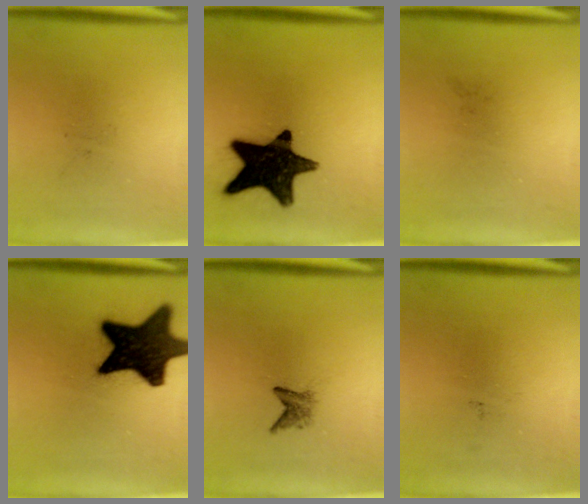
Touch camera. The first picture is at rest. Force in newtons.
{"total": 16.6}
{"total": 0.0}
{"total": 18.3}
{"total": 1.8}
{"total": 0.0}